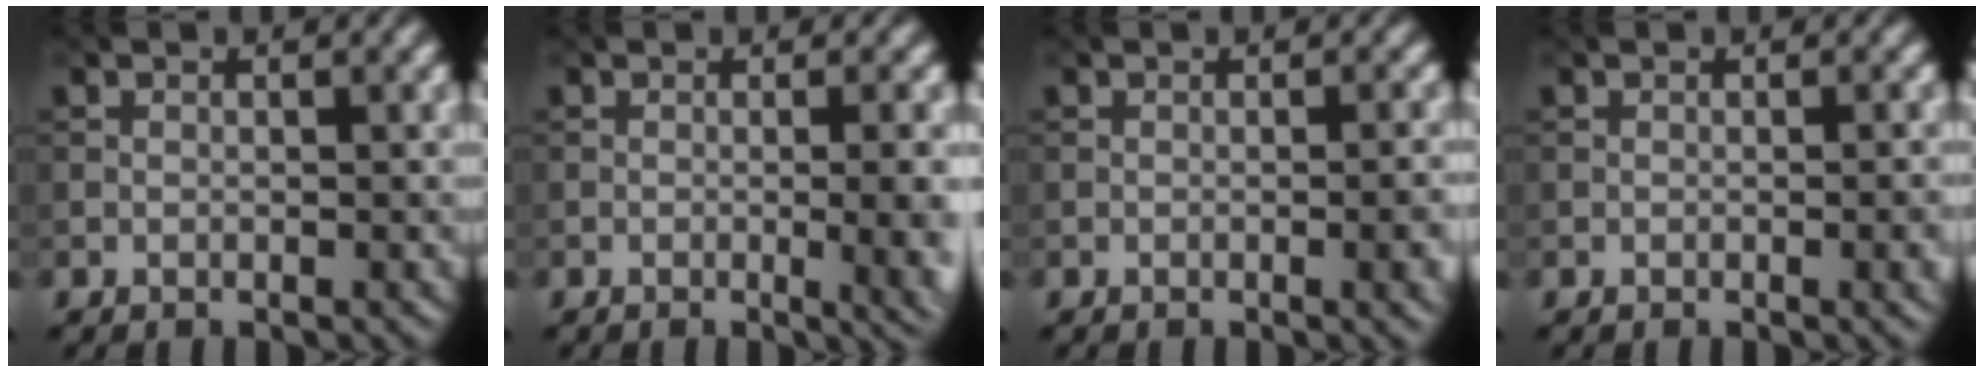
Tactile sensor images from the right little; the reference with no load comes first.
{"total": 7.4, "force": [-0.7, 3.4, 6.6], "torque": [-0.040, -0.005, -0.003]}
{"total": 3.1, "force": [-0.5, 1.0, 2.9], "torque": [-0.031, -0.002, -0.005]}
{"total": 2.1, "force": [-0.3, 0.6, 2.0], "torque": [-0.020, -0.002, -0.004]}